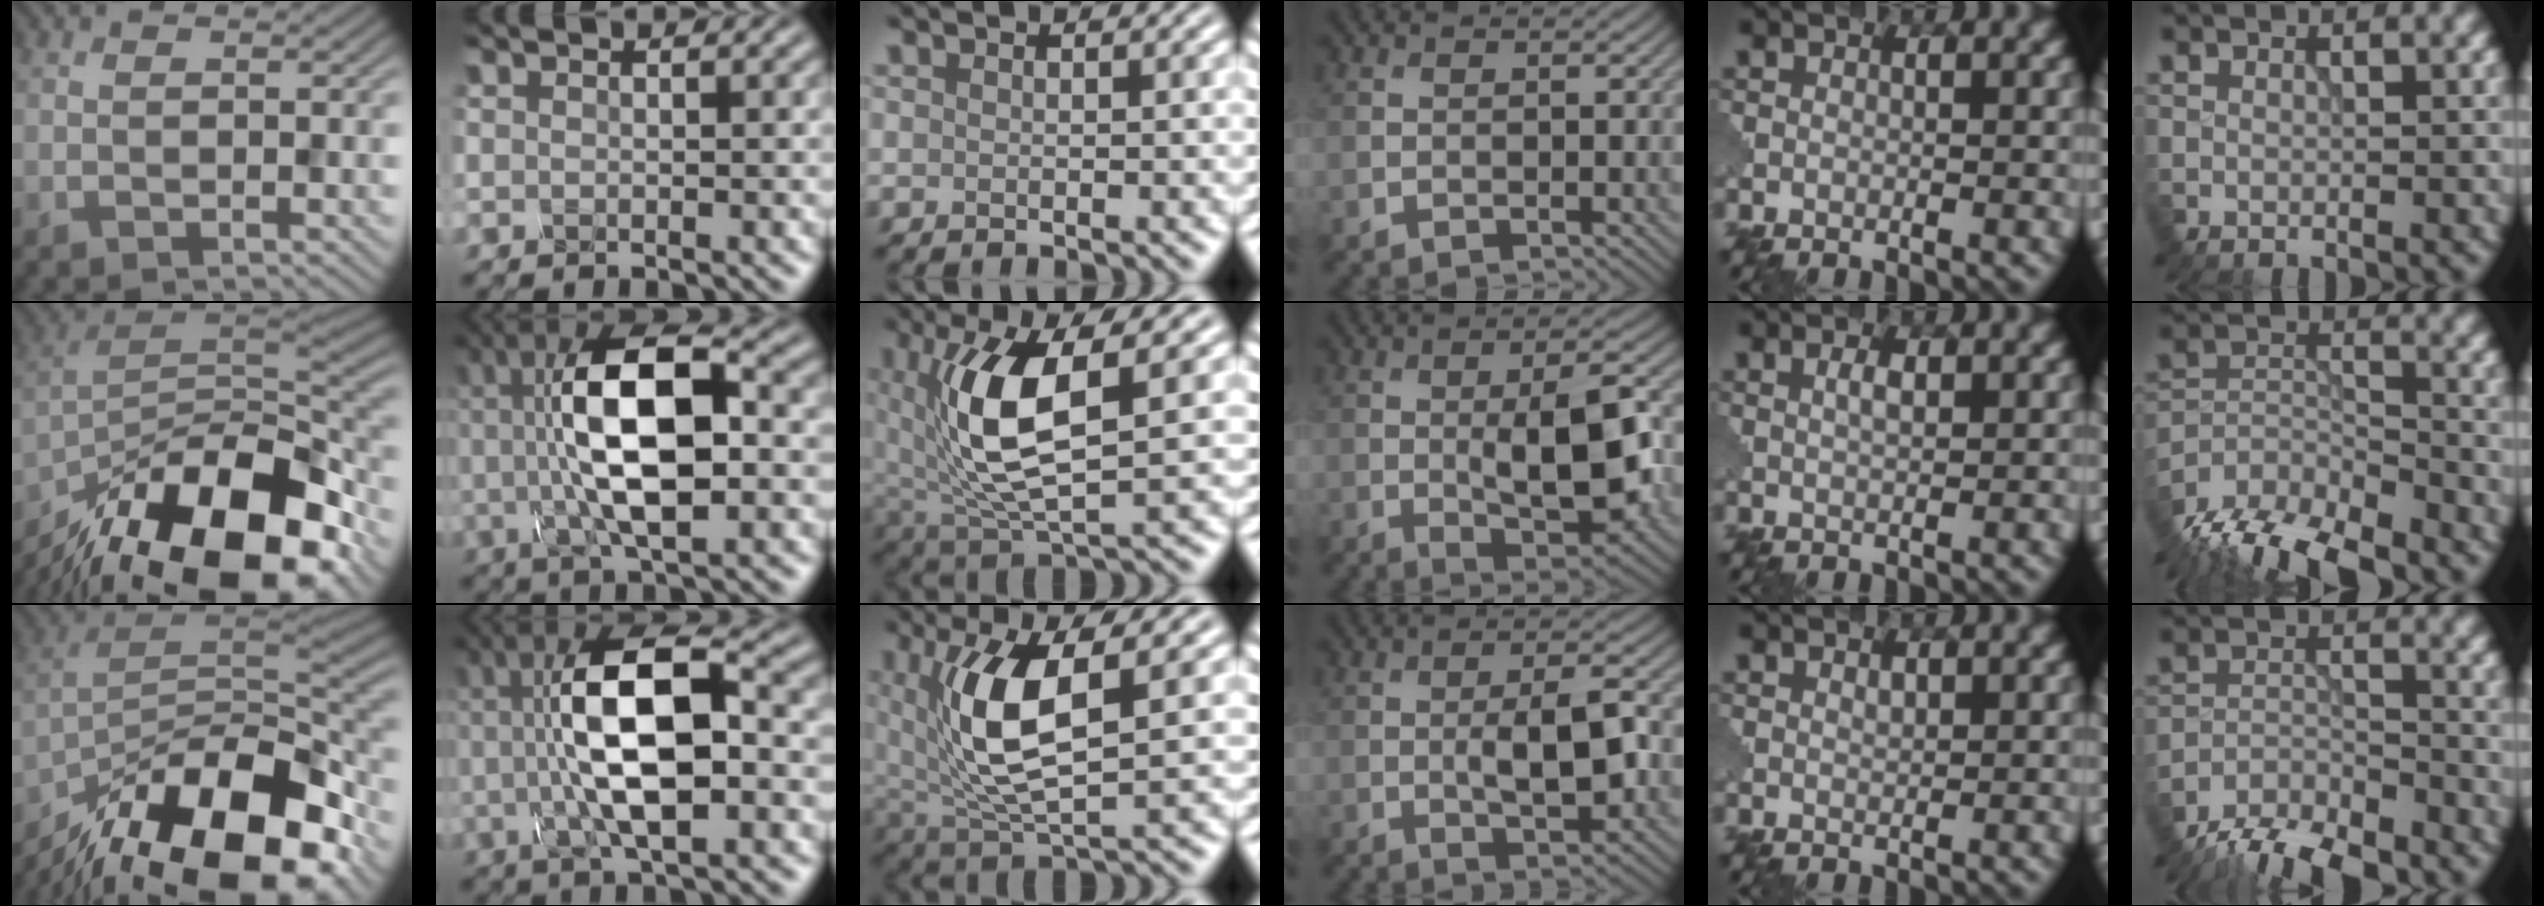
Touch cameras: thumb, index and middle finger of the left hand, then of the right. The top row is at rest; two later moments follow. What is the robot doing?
{"motion": "disassemble", "object": "glue stick"}